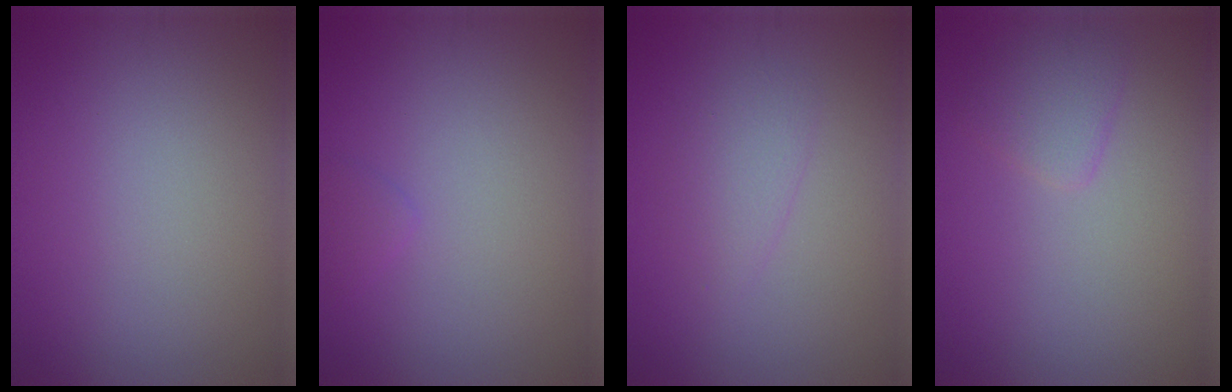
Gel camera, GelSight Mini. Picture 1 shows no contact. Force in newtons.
{"total": 0.9, "press": 0.9, "slide": 0.1}
{"total": 1.8, "press": 1.8, "slide": 0.1}
{"total": 1.7, "press": 1.7, "slide": 0.2}